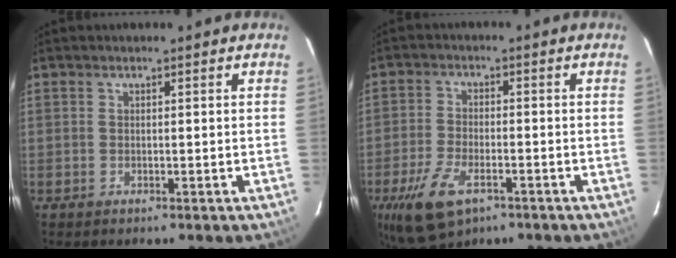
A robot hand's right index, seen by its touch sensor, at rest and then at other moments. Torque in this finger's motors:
{"motor_torque": [0.90, -0.87, 0.51, 0.11]}